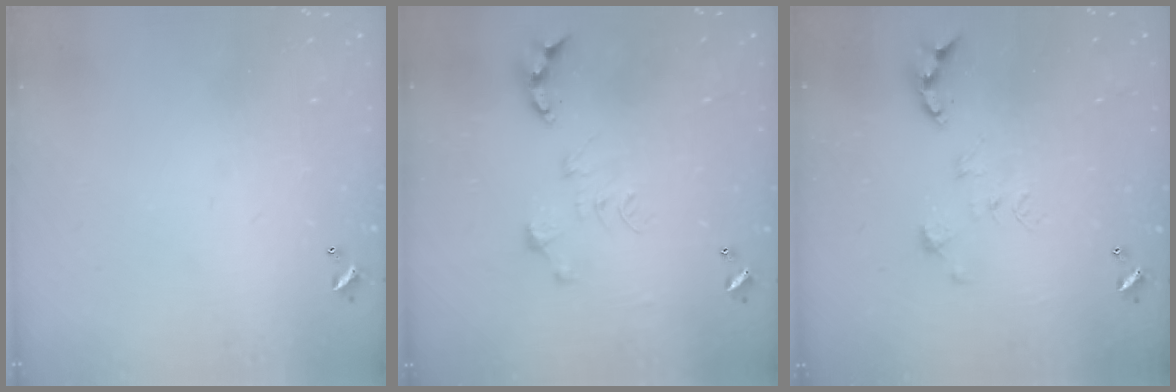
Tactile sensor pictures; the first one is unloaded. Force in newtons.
{"total": 0.0}
{"total": 0.0}